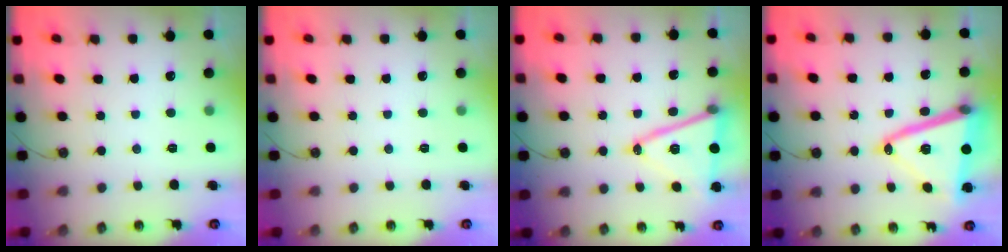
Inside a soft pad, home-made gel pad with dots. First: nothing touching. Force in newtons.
{"total": 0.0}
{"total": 16.1, "press": 15.6, "slide": 3.7}
{"total": 20.6, "press": 20.4, "slide": 2.7}